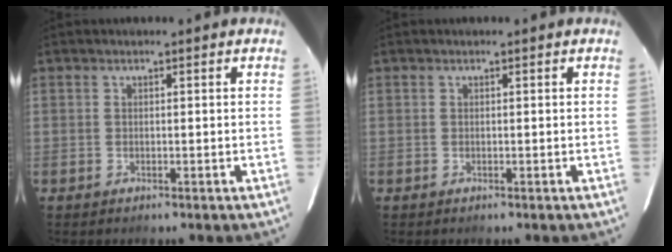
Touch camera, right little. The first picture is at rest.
{"total": 0.0}